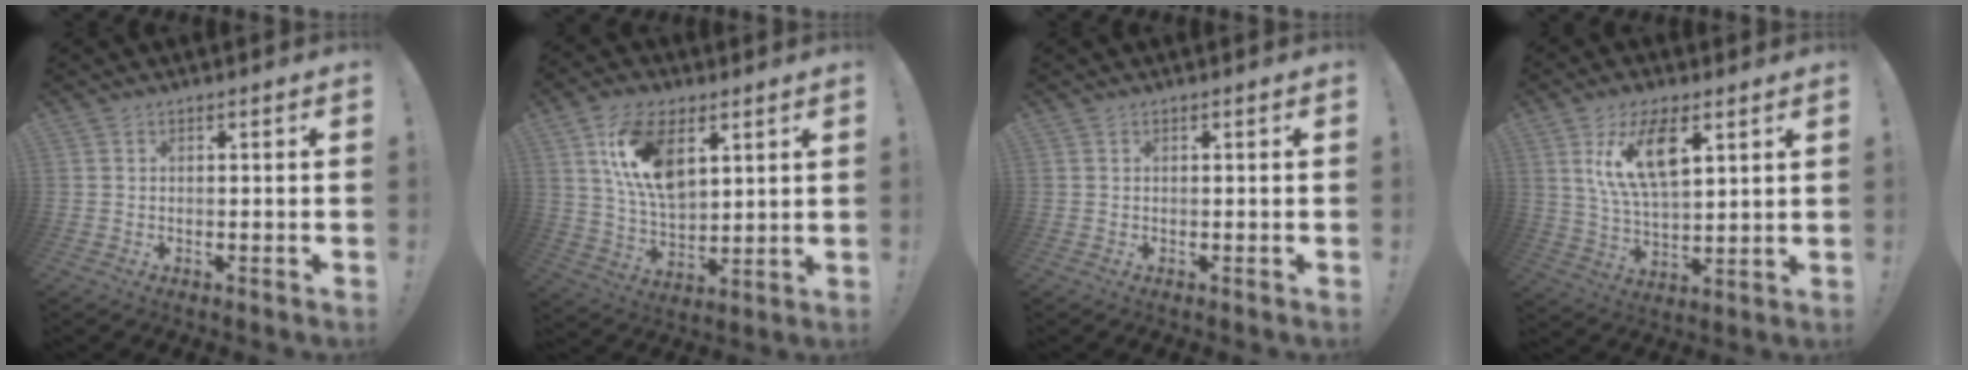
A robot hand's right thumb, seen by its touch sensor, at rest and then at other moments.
{"total": 15.5, "force": [6.8, 8.9, 10.7], "torque": [-0.206, -0.023, 0.122]}
{"total": 0.0}
{"total": 14.5, "force": [6.7, 7.2, 10.7], "torque": [-0.190, -0.019, 0.115]}